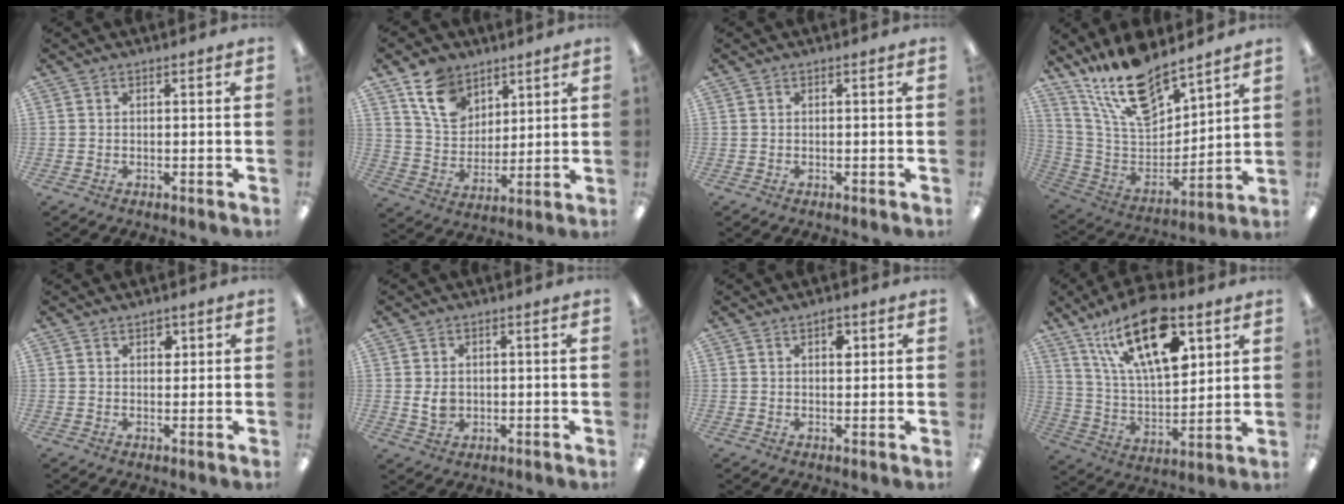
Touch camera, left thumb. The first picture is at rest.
{"total": 12.9, "force": [8.1, 8.7, 5.0], "torque": [-0.100, -0.029, 0.157]}
{"total": 0.0}
{"total": 19.1, "force": [15.5, 6.5, 9.0], "torque": [-0.178, -0.096, 0.275]}
{"total": 2.0, "force": [1.2, 1.3, 1.0], "torque": [0.003, -0.006, 0.015]}
{"total": 3.9, "force": [0.1, 3.0, 2.6], "torque": [-0.048, 0.000, 0.000]}
{"total": 3.2, "force": [1.6, 1.7, 2.2], "torque": [-0.014, -0.007, 0.020]}
{"total": 22.8, "force": [12.3, 10.0, 16.4], "torque": [-0.289, -0.051, 0.205]}